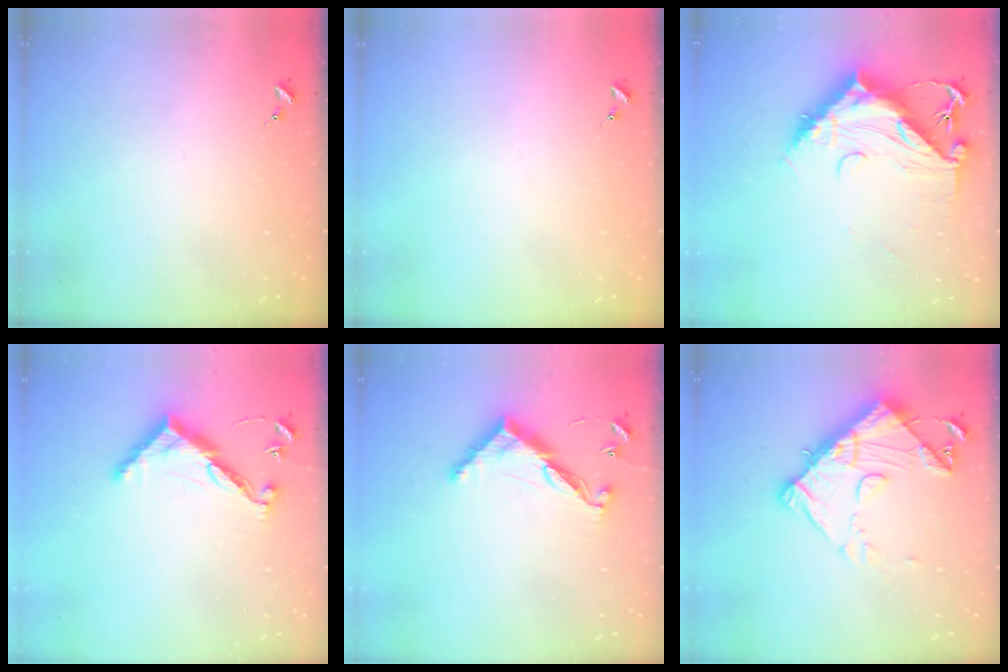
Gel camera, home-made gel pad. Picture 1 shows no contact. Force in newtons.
{"total": 0.0}
{"total": 15.4, "press": 15.3, "slide": 1.6}
{"total": 10.6, "press": 10.6, "slide": 0.4}
{"total": 10.9, "press": 10.9, "slide": 0.4}
{"total": 13.6, "press": 13.5, "slide": 1.3}